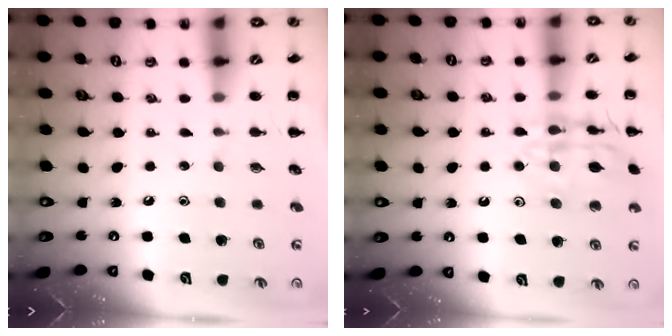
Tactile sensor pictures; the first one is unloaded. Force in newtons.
{"total": 13.8, "press": 13.8, "slide": 1.2}